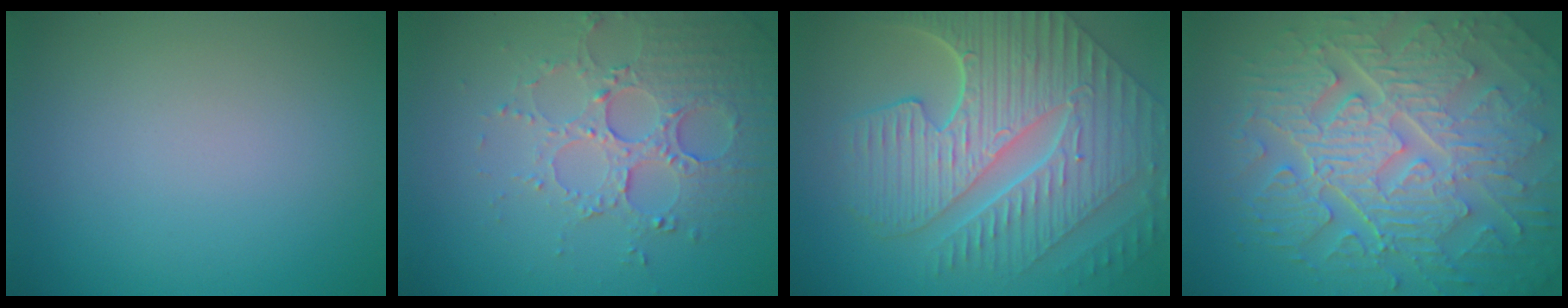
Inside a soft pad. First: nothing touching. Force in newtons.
{"total": 5.3, "press": 3.7, "slide": 3.7}
{"total": 10.2, "press": 6.9, "slide": 7.4}
{"total": 10.6, "press": 7.0, "slide": 7.9}